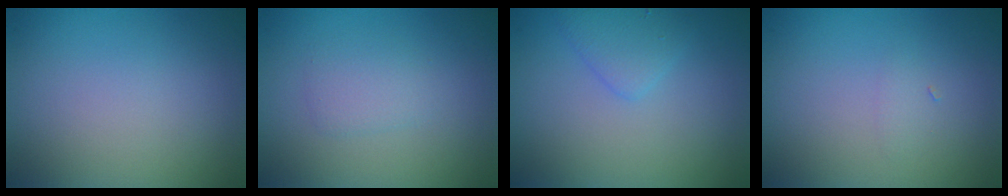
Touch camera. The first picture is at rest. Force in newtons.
{"total": 1.5, "press": 1.5, "slide": 0.1}
{"total": 1.9, "press": 1.9, "slide": 0.0}
{"total": 0.6, "press": 0.6, "slide": 0.0}